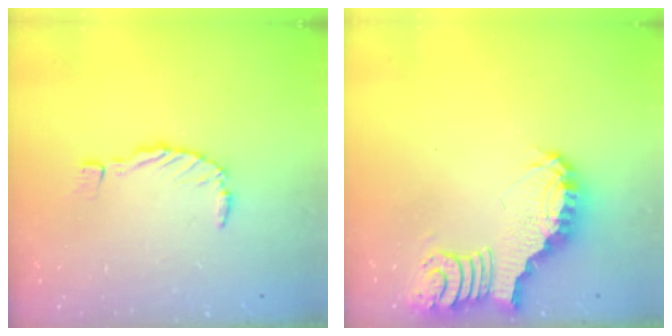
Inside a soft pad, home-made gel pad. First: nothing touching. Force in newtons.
{"total": 3.6, "press": 3.6, "slide": 0.6}